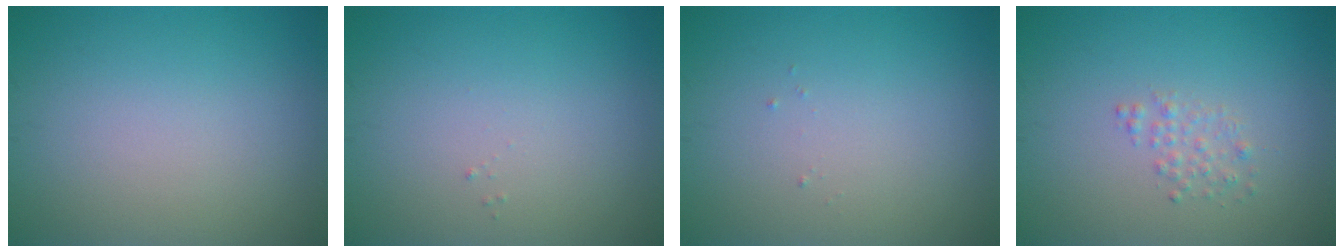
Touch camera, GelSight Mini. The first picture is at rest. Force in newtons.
{"total": 0.0}
{"total": 0.0}
{"total": 1.3, "press": 1.3, "slide": 0.0}